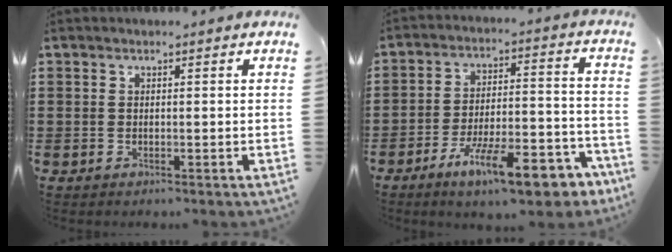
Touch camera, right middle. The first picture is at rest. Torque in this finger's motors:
{"motor_torque": [2.14, 0.00, 0.70, 0.21]}